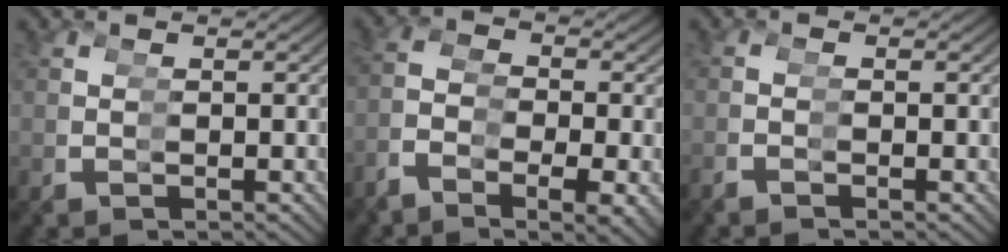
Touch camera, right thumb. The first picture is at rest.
{"total": 5.5, "force": [-0.7, 4.3, 3.3], "torque": [-0.079, 0.002, -0.007]}
{"total": 1.1, "force": [-1.0, -0.5, 0.0], "torque": [-0.004, -0.001, -0.017]}